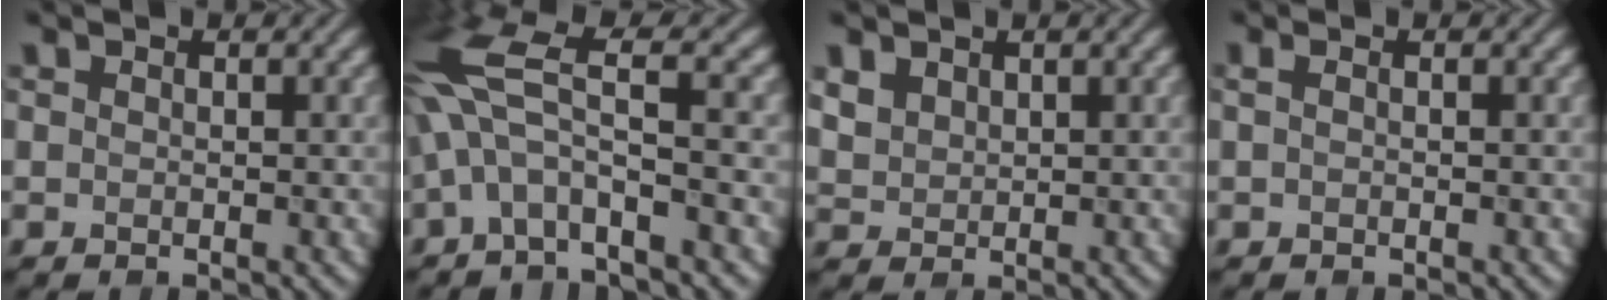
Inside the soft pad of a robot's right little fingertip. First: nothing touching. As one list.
[{"total": 7.0, "force": [-0.4, 1.7, 6.8], "torque": [-0.155, 0.016, -0.017]}, {"total": 1.8, "force": [0.9, 1.4, 0.7], "torque": [-0.027, -0.002, 0.029]}, {"total": 0.6, "force": [-0.2, 0.1, 0.5], "torque": [-0.013, 0.003, -0.005]}]